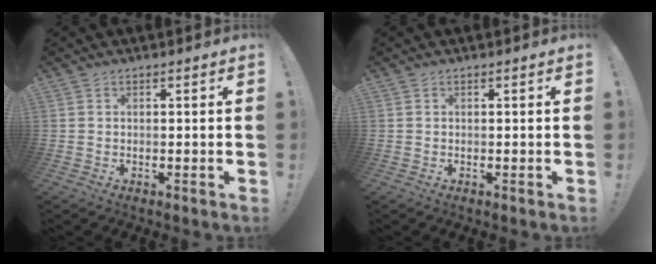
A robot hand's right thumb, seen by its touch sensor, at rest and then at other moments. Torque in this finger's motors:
{"motor_torque": [0.00, 0.00, 0.00, 0.00, 0.00]}